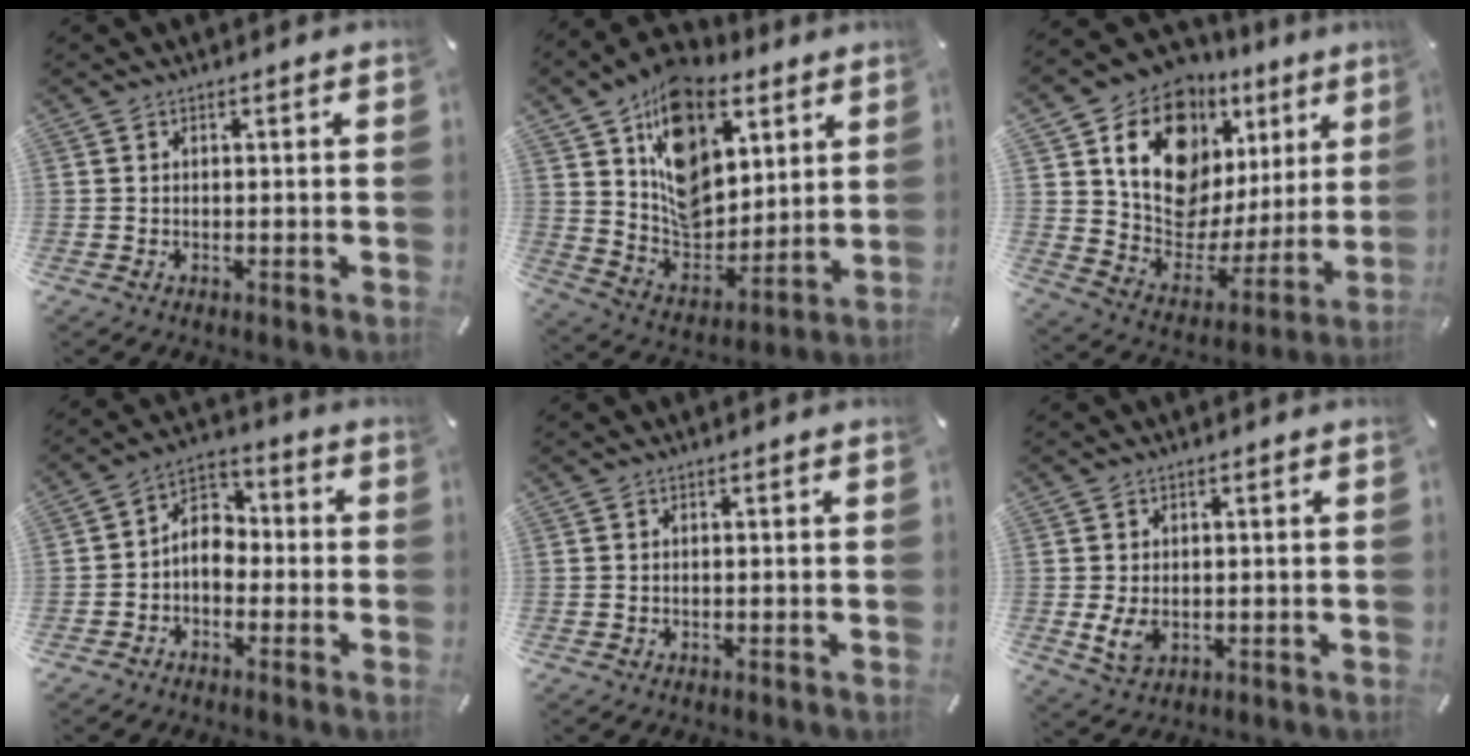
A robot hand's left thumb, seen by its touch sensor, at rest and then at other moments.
{"total": 17.0, "force": [8.3, 12.0, 8.6], "torque": [-0.146, -0.052, 0.155]}
{"total": 16.4, "force": [9.9, 10.9, 7.3], "torque": [-0.127, -0.076, 0.174]}
{"total": 6.7, "force": [-1.9, 5.3, 3.5], "torque": [-0.071, 0.019, -0.037]}
{"total": 0.0}
{"total": 4.5, "force": [-0.3, 3.2, 3.2], "torque": [-0.069, -0.006, -0.007]}